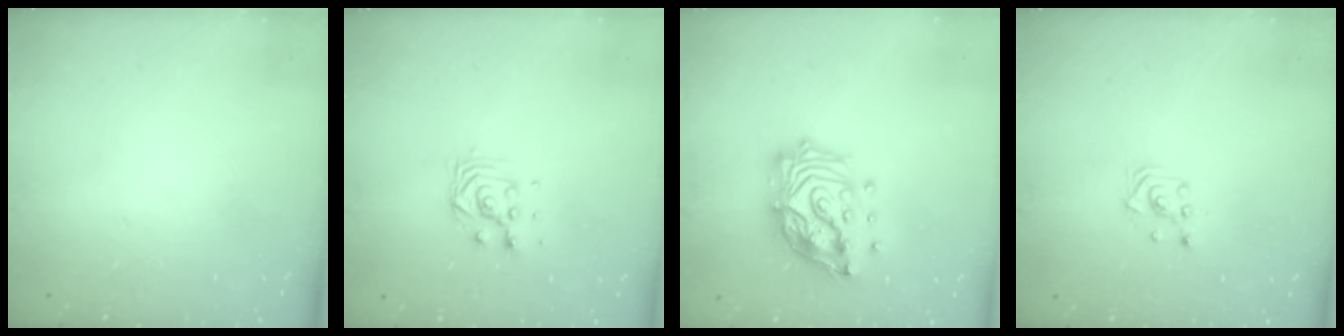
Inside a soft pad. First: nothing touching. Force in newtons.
{"total": 4.7, "press": 4.6, "slide": 0.6}
{"total": 16.7, "press": 16.6, "slide": 1.1}
{"total": 2.8, "press": 2.8, "slide": 0.3}